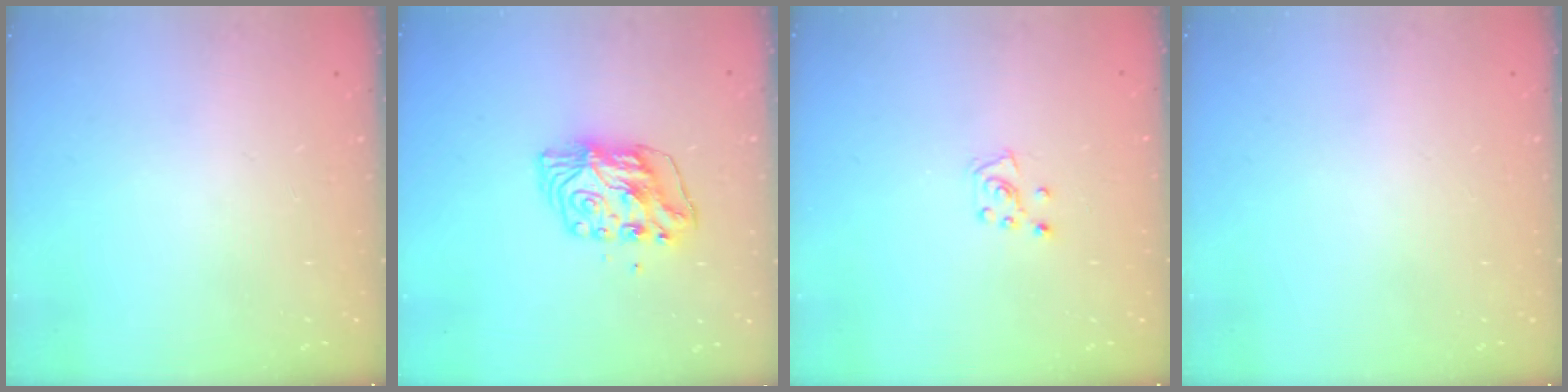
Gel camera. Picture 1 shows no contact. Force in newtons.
{"total": 7.0, "press": 7.0, "slide": 0.6}
{"total": 5.9, "press": 5.8, "slide": 0.7}
{"total": 0.0}